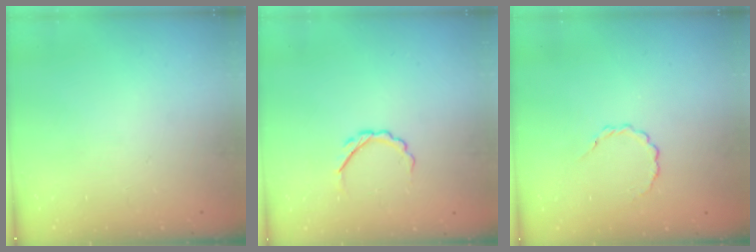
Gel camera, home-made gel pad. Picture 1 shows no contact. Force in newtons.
{"total": 5.3, "press": 5.1, "slide": 1.6}
{"total": 2.6, "press": 2.5, "slide": 0.9}